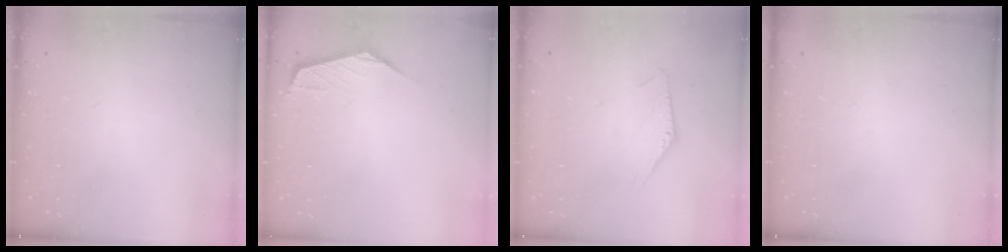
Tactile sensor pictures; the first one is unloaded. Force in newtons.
{"total": 0.9, "press": 0.9, "slide": 0.2}
{"total": 0.0}
{"total": 0.0}